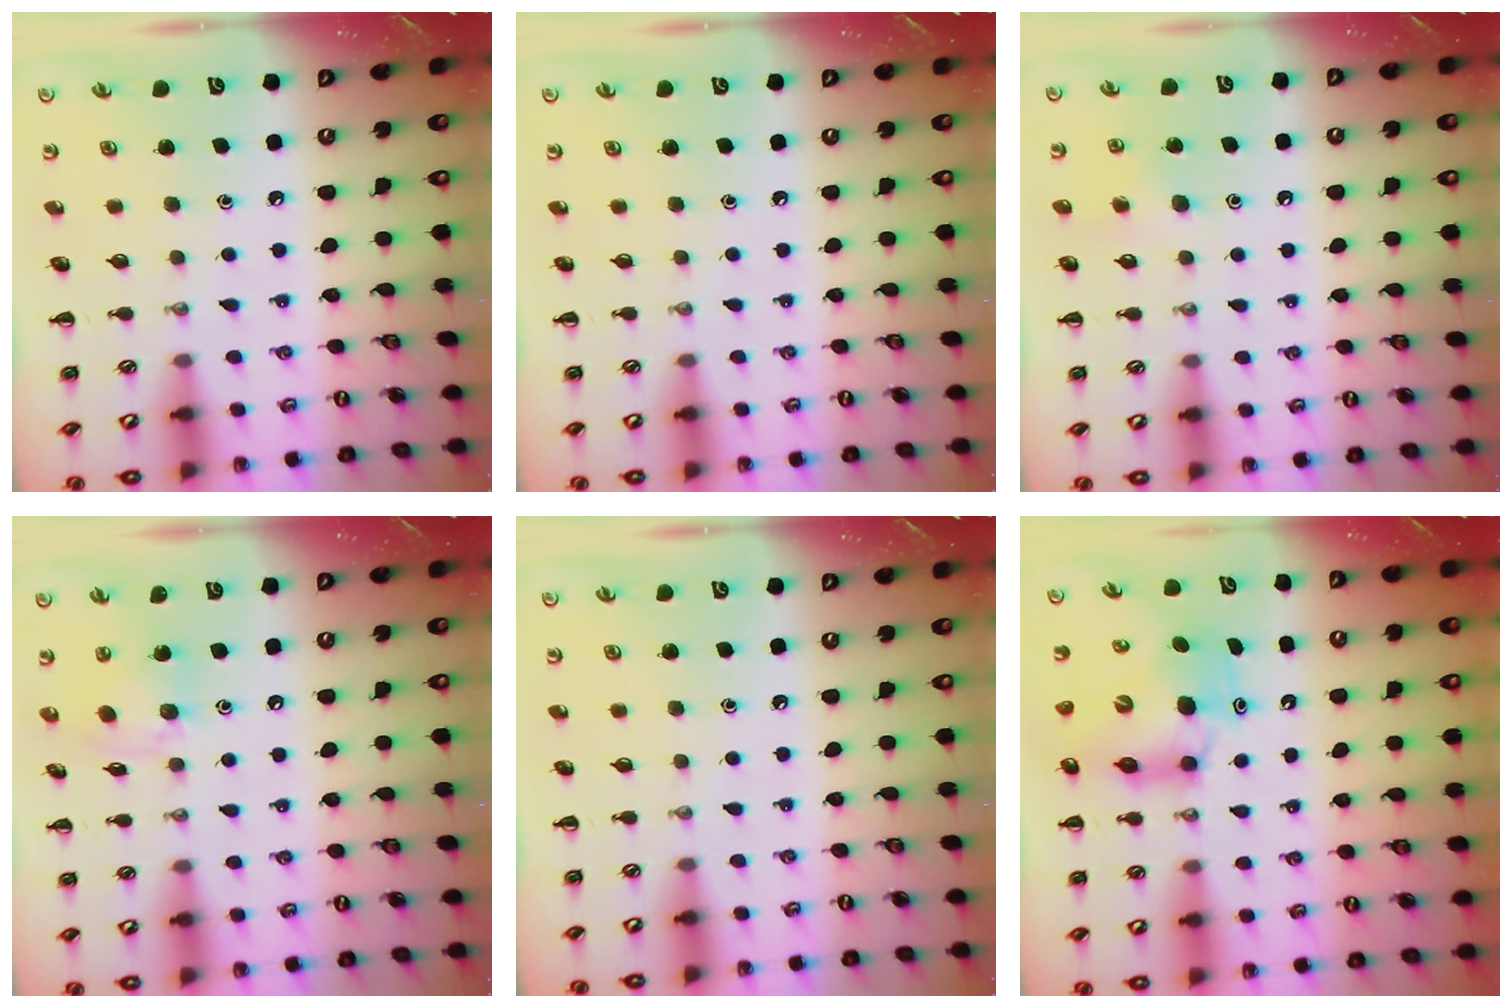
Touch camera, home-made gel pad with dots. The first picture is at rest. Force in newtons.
{"total": 0.0}
{"total": 5.4, "press": 5.1, "slide": 1.7}
{"total": 9.4, "press": 9.4, "slide": 0.9}
{"total": 0.0}
{"total": 7.8, "press": 7.6, "slide": 2.0}